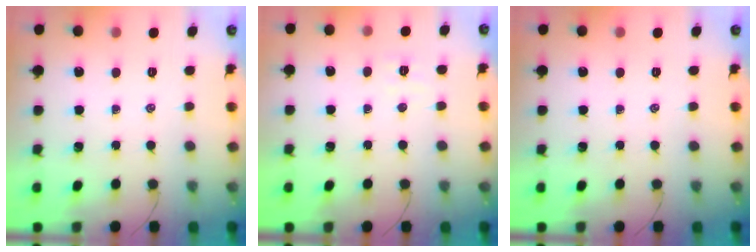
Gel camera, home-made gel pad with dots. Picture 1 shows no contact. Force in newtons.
{"total": 4.1, "press": 4.0, "slide": 0.9}
{"total": 0.0}